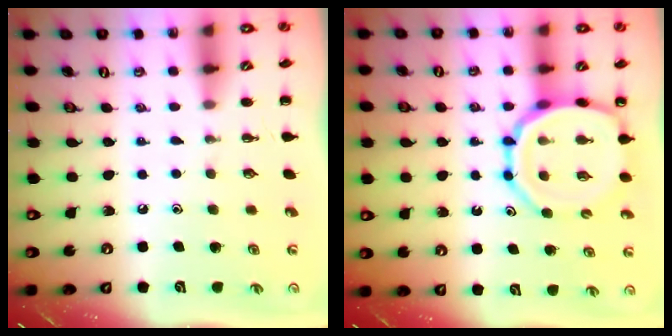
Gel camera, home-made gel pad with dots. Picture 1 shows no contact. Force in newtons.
{"total": 13.8, "press": 13.4, "slide": 3.3}